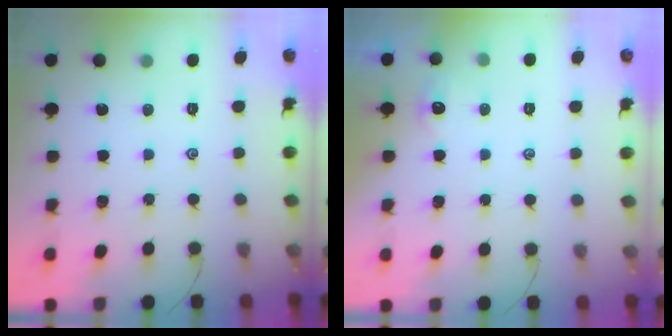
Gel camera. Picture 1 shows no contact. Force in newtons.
{"total": 2.4, "press": 2.4, "slide": 0.3}